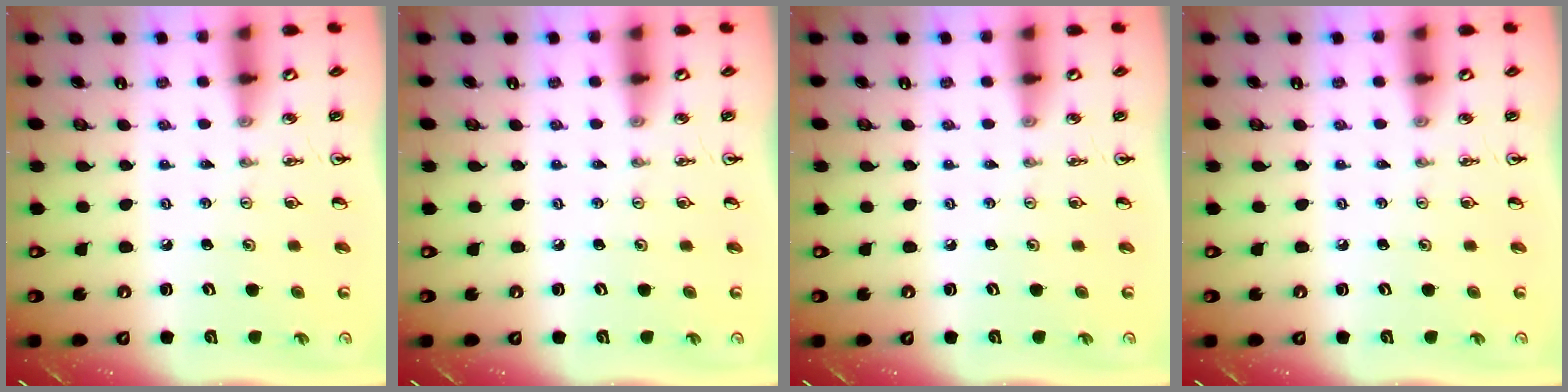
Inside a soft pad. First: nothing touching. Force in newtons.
{"total": 0.0}
{"total": 0.0}
{"total": 0.0}